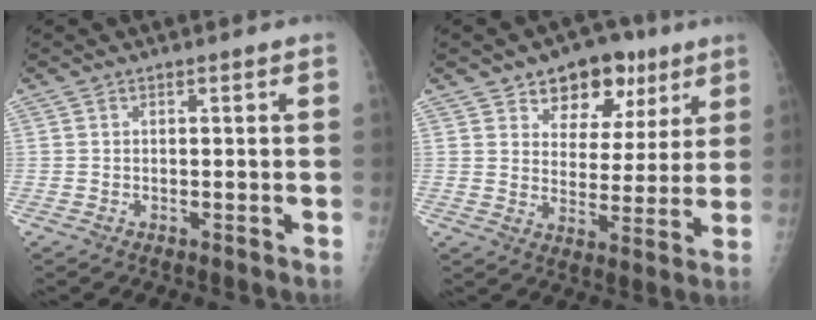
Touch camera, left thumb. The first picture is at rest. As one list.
[{"total": 12.1, "force": [7.1, 7.9, 5.7], "torque": [-0.024, -0.025, 0.106]}]